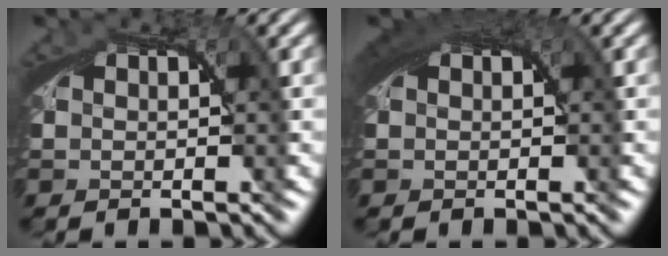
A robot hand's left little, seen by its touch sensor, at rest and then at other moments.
{"total": 3.2, "force": [1.5, 1.1, 2.6], "torque": [-0.038, 0.012, 0.020]}